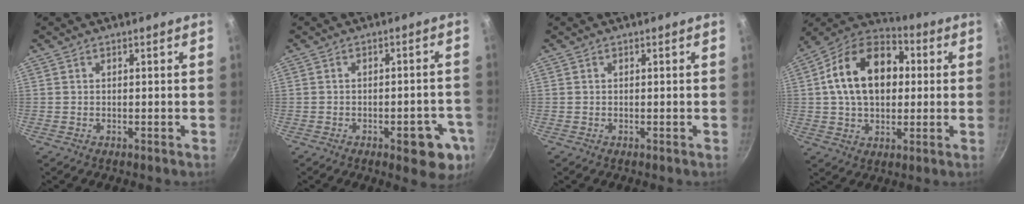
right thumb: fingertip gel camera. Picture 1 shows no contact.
{"total": 9.4, "force": [-3.7, 3.8, 7.8], "torque": [-0.066, 0.016, -0.040]}
{"total": 0.0}
{"total": 18.8, "force": [2.8, 12.9, 13.4], "torque": [-0.197, 0.028, 0.031]}